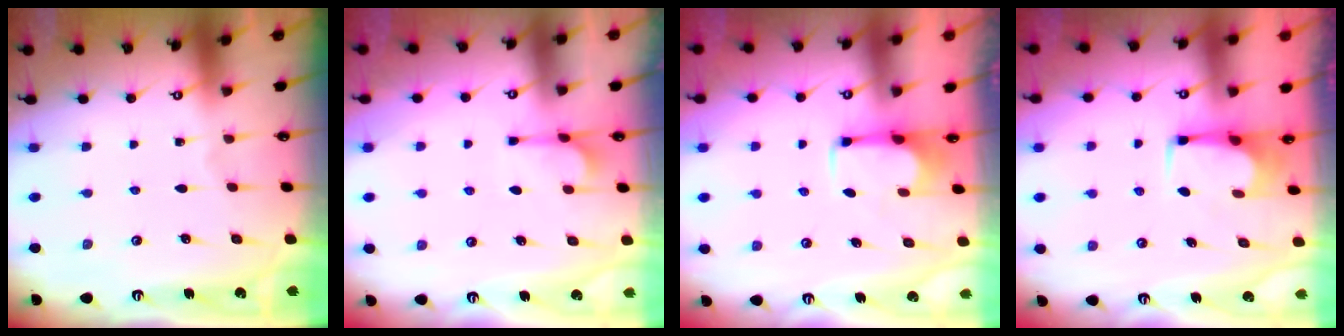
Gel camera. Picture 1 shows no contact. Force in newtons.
{"total": 1.4, "press": 0.8, "slide": 1.2}
{"total": 2.5, "press": 2.3, "slide": 0.9}
{"total": 2.4, "press": 2.4, "slide": 0.4}